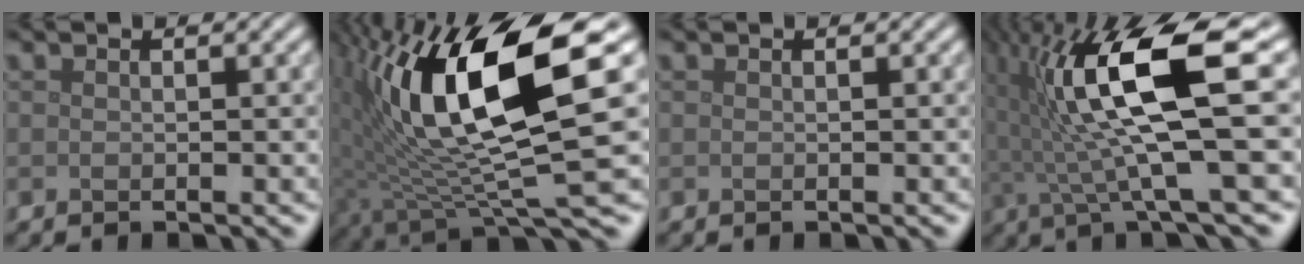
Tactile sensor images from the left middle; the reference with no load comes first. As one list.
[{"total": 13.9, "force": [3.1, 4.3, 12.9], "torque": [-0.226, -0.006, 0.059]}, {"total": 0.0}, {"total": 11.9, "force": [2.1, 2.8, 11.3], "torque": [-0.197, 0.007, 0.040]}]